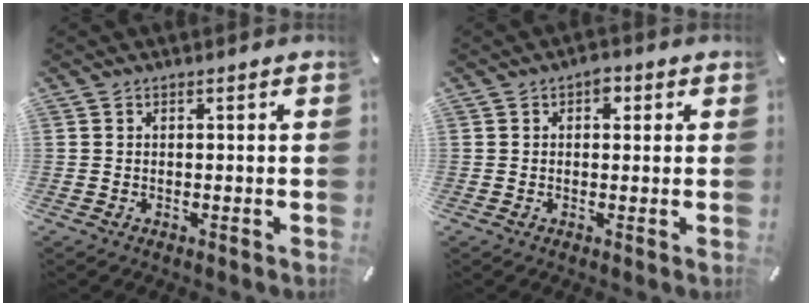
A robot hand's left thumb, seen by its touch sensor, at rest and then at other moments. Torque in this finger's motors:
{"motor_torque": [0.48, 0.28, 0.25, -0.29, 0.06]}